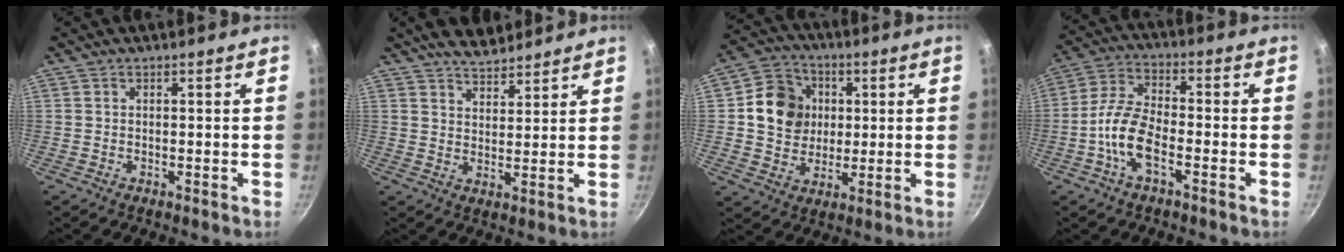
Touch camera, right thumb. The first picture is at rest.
{"total": 7.3, "force": [6.2, 2.9, 2.4], "torque": [-0.017, -0.029, 0.102]}
{"total": 12.0, "force": [1.9, 10.6, 5.4], "torque": [-0.061, 0.007, 0.027]}
{"total": 9.5, "force": [-3.5, 4.2, 7.8], "torque": [-0.157, 0.030, -0.079]}